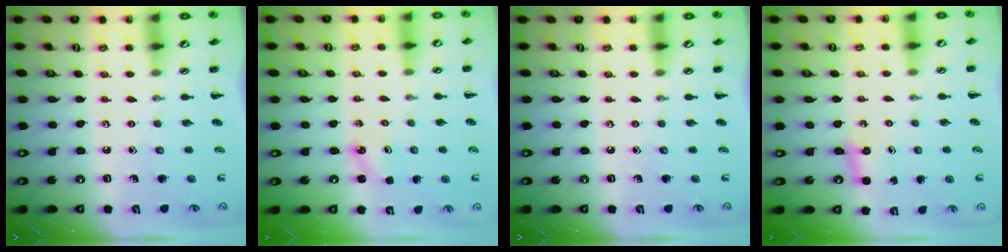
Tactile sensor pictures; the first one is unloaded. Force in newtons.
{"total": 1.9, "press": 1.8, "slide": 0.4}
{"total": 0.0}
{"total": 2.5, "press": 2.4, "slide": 0.8}